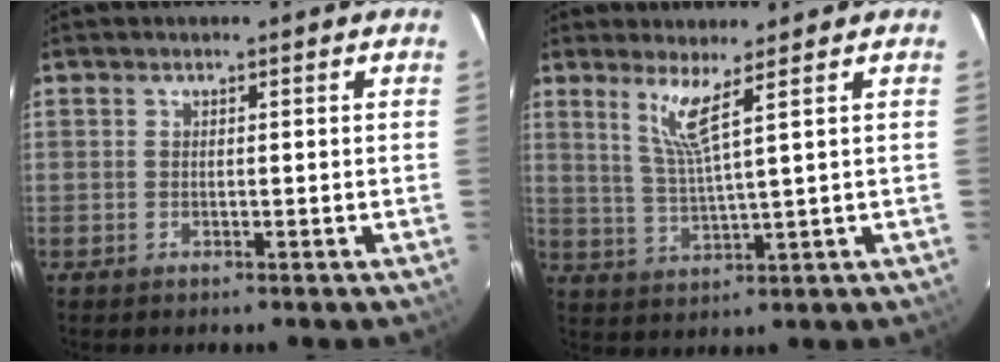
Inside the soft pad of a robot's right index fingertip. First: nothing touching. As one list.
[{"total": 5.2, "force": [3.2, -1.0, 4.0], "torque": [-0.082, -0.011, 0.067]}]